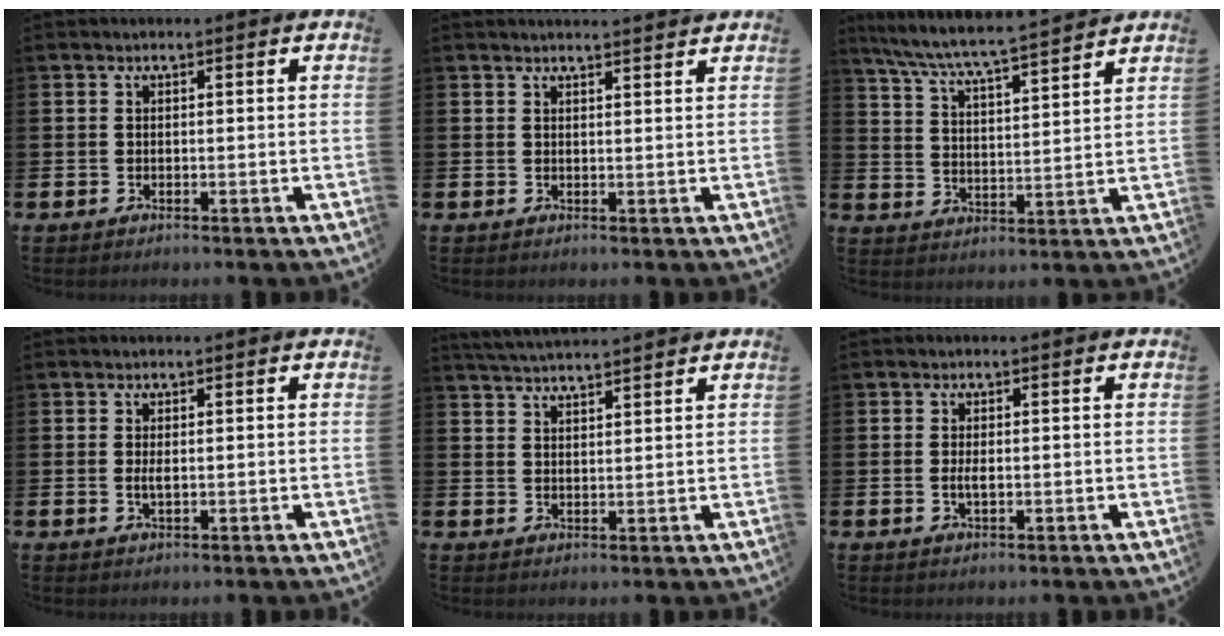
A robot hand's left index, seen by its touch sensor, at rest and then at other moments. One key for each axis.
{"total": 1.7, "fx": 1.7, "fy": -0.1, "fz": 0.0, "tx": 0.005, "ty": -0.010, "tz": 0.030}
{"total": 7.0, "fx": 6.7, "fy": 0.0, "fz": 2.1, "tx": -0.070, "ty": -0.049, "tz": 0.115}
{"total": 1.2, "fx": 0.1, "fy": 0.4, "fz": 1.2, "tx": -0.016, "ty": 0.000, "tz": 0.000}
{"total": 3.9, "fx": 3.9, "fy": -0.2, "fz": 0.3, "tx": -0.017, "ty": -0.018, "tz": 0.070}
{"total": 1.5, "fx": 0.0, "fy": 0.5, "fz": 1.4, "tx": -0.022, "ty": 0.000, "tz": -0.003}